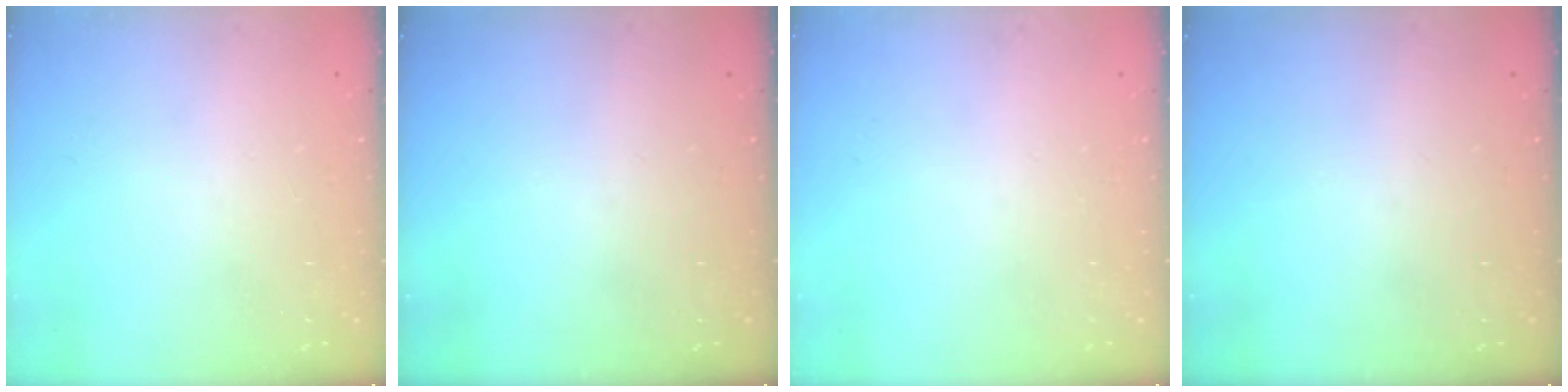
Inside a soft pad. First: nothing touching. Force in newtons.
{"total": 0.0}
{"total": 0.0}
{"total": 0.0}